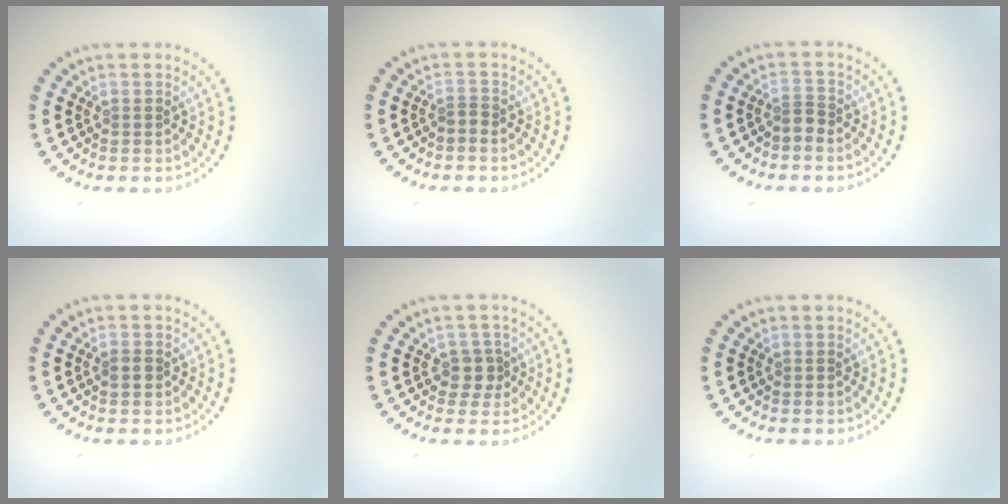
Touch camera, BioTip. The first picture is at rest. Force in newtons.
{"total": 0.6, "press": 0.4, "slide": 0.5}
{"total": 0.9, "press": 0.6, "slide": 0.7}
{"total": 1.4, "press": 1.4, "slide": 0.2}
{"total": 1.9, "press": 1.6, "slide": 1.0}
{"total": 0.0}